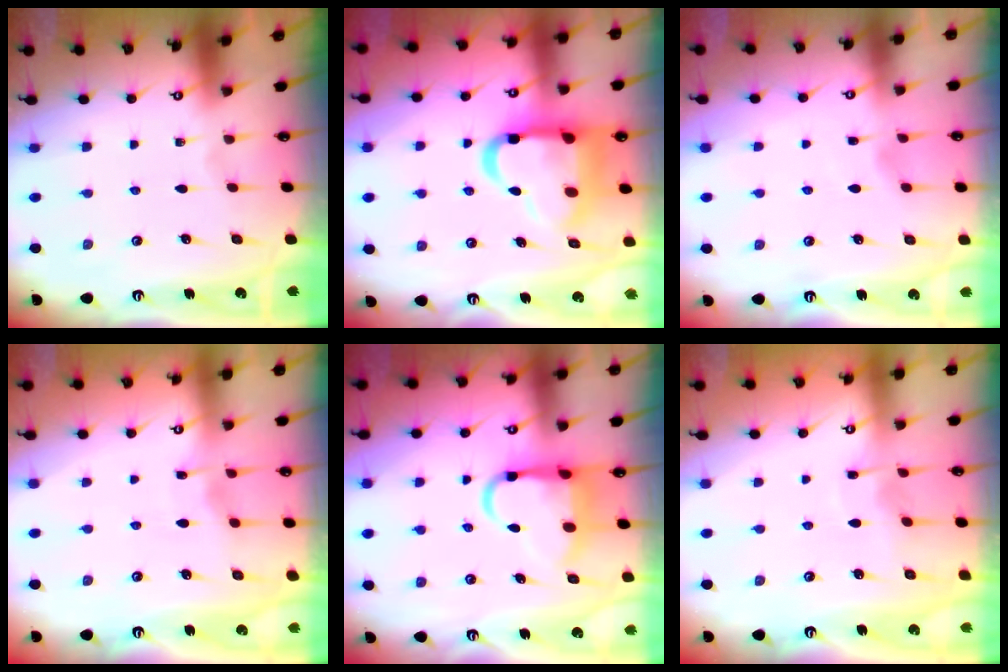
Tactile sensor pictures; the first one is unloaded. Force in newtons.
{"total": 18.8, "press": 18.6, "slide": 2.3}
{"total": 2.1, "press": 2.1, "slide": 0.3}
{"total": 3.7, "press": 3.6, "slide": 0.4}
{"total": 10.9, "press": 10.8, "slide": 1.4}
{"total": 2.9, "press": 2.9, "slide": 0.2}